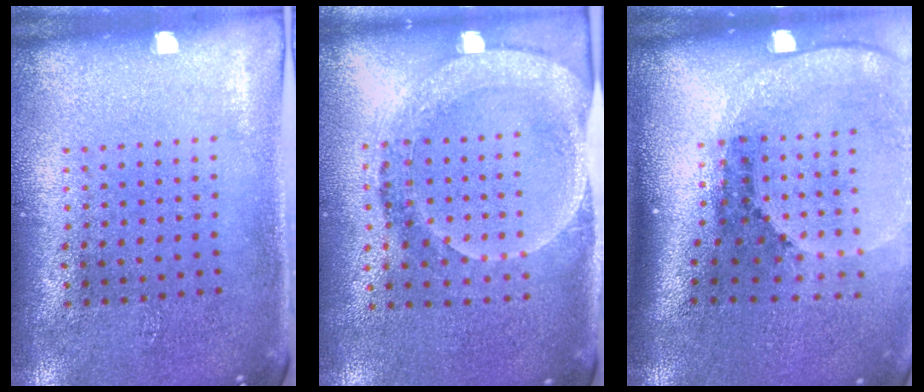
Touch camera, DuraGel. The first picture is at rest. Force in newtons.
{"total": 1.9, "press": 1.7, "slide": 0.9}
{"total": 2.6, "press": 1.8, "slide": 1.9}